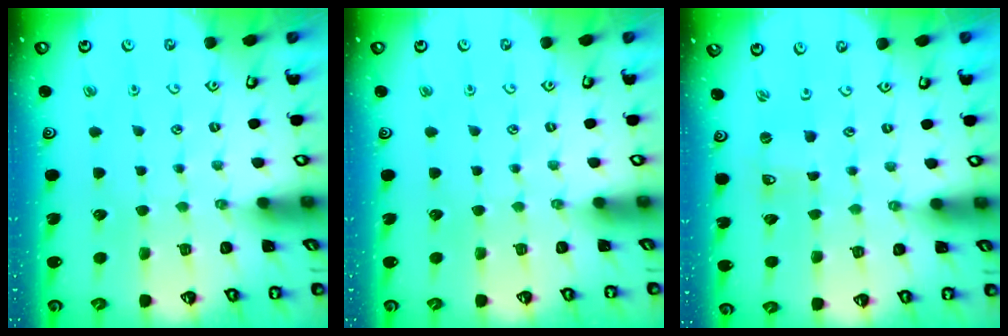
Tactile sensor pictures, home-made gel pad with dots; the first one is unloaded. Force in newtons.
{"total": 0.0}
{"total": 0.0}